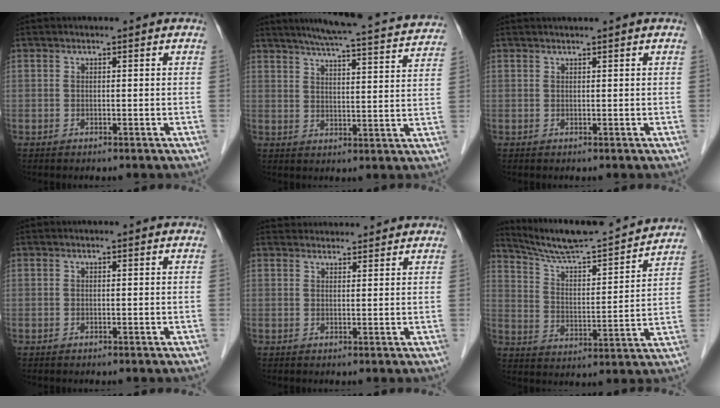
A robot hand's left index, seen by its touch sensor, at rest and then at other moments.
{"total": 20.3, "force": [18.7, 1.2, 7.9], "torque": [-0.118, -0.007, 0.233]}
{"total": 1.1, "force": [0.9, -0.3, 0.5], "torque": [-0.010, 0.009, 0.024]}
{"total": 0.0}
{"total": 6.3, "force": [6.1, 1.3, 0.7], "torque": [-0.006, 0.031, 0.080]}
{"total": 16.5, "force": [15.7, -0.1, 5.1], "torque": [-0.095, -0.005, 0.245]}